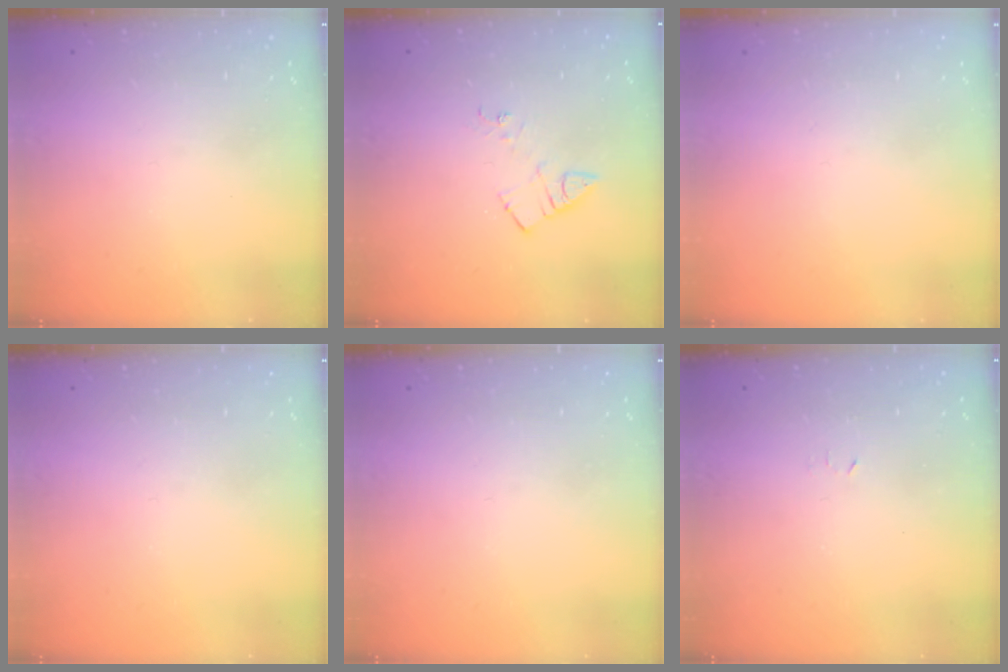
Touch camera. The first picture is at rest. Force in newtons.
{"total": 5.2, "press": 5.2, "slide": 0.7}
{"total": 1.9, "press": 1.9, "slide": 0.1}
{"total": 0.0}
{"total": 0.0}
{"total": 2.4, "press": 2.4, "slide": 0.4}